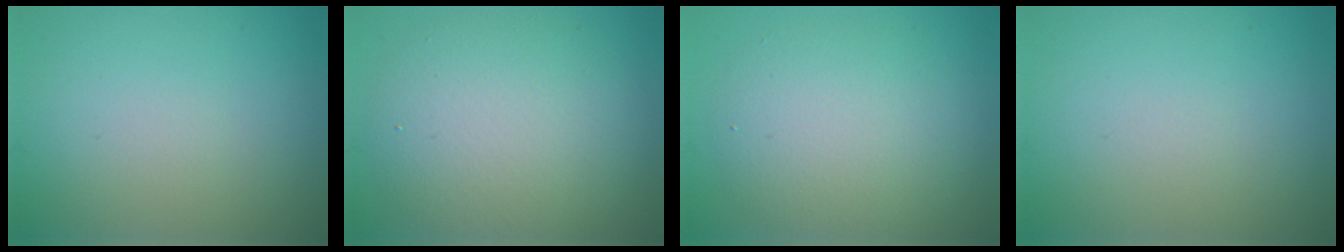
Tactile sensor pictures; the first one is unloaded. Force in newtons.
{"total": 7.3, "press": 7.3, "slide": 0.7}
{"total": 5.6, "press": 5.6, "slide": 0.3}
{"total": 0.0}